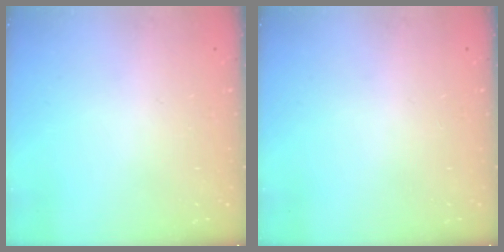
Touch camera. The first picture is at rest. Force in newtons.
{"total": 0.0}